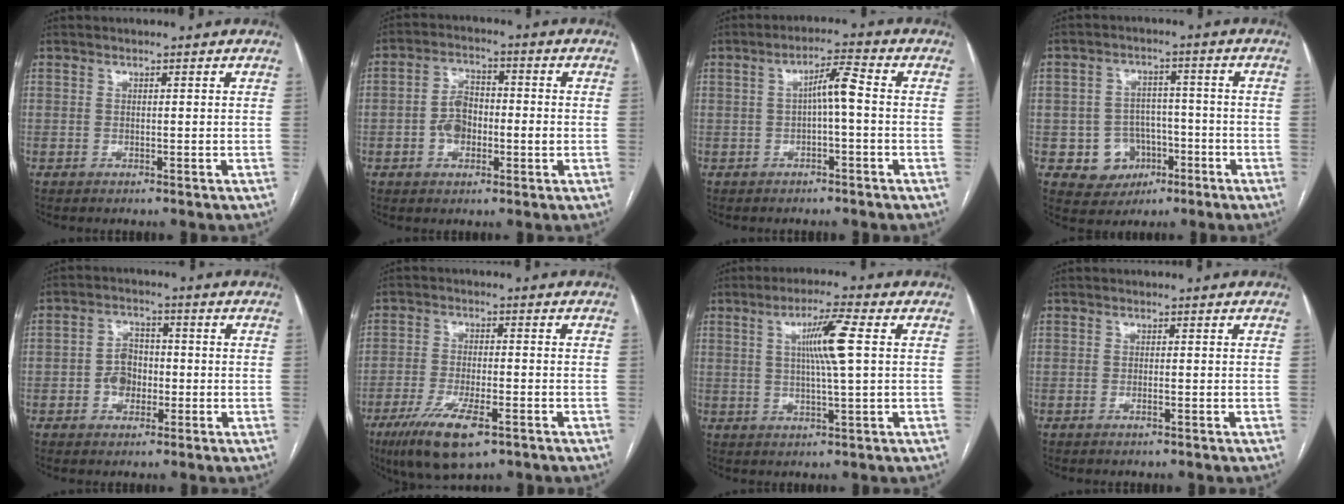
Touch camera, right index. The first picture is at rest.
{"total": 6.1, "force": [-1.1, 3.7, 4.8], "torque": [-0.100, 0.019, -0.021]}
{"total": 4.4, "force": [-0.3, 0.4, 4.4], "torque": [-0.071, 0.016, -0.004]}
{"total": 7.0, "force": [-2.5, 6.4, 1.6], "torque": [-0.022, 0.016, -0.029]}
{"total": 5.6, "force": [-1.3, 4.1, 3.5], "torque": [-0.068, 0.018, -0.022]}
{"total": 10.4, "force": [-6.0, 2.6, 8.1], "torque": [-0.153, -0.021, -0.098]}
{"total": 7.5, "force": [1.6, -0.2, 7.4], "torque": [-0.133, 0.003, 0.027]}
{"total": 0.7, "force": [-0.3, 0.0, 0.6], "torque": [-0.015, -0.001, -0.005]}